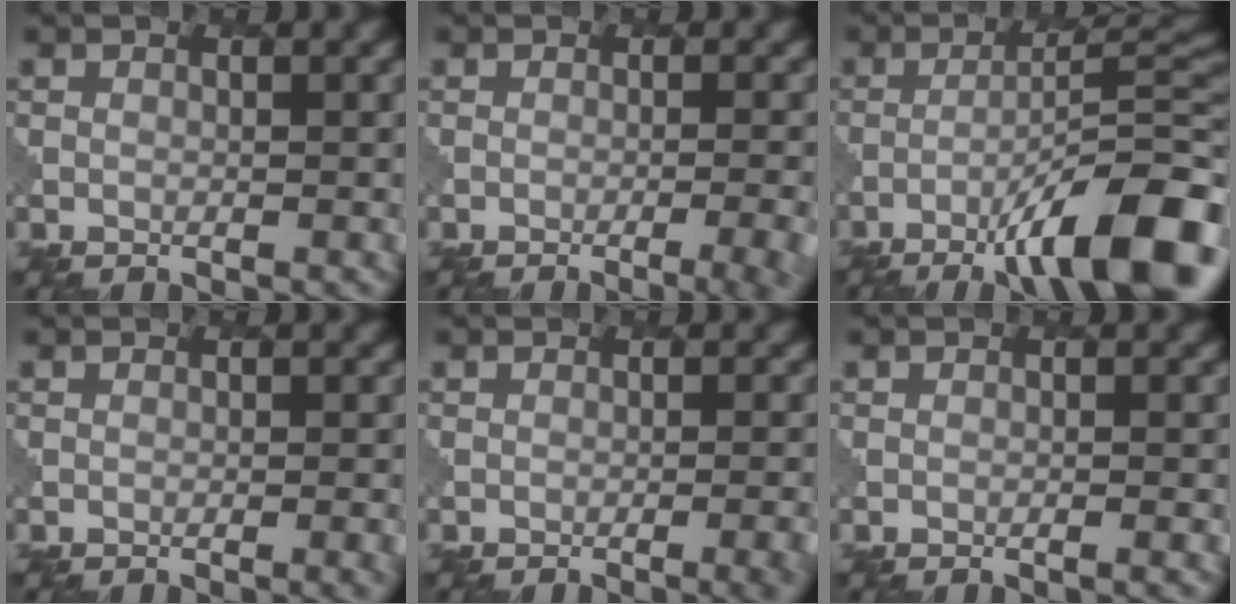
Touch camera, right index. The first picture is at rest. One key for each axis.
{"total": 6.3, "fx": -3.1, "fy": 2.5, "fz": 4.9, "tx": -0.031, "ty": 0.005, "tz": -0.030}
{"total": 11.4, "fx": -6.6, "fy": 2.1, "fz": 9.1, "tx": -0.145, "ty": 0.010, "tz": -0.110}
{"total": 1.9, "fx": -0.6, "fy": 0.8, "fz": 1.6, "tx": -0.004, "ty": 0.007, "tz": -0.008}
{"total": 4.0, "fx": -1.8, "fy": 1.6, "fz": 3.2, "tx": -0.009, "ty": 0.013, "tz": -0.022}
{"total": 0.7, "fx": -0.3, "fy": 0.3, "fz": 0.6, "tx": 0.002, "ty": 0.007, "tz": -0.009}